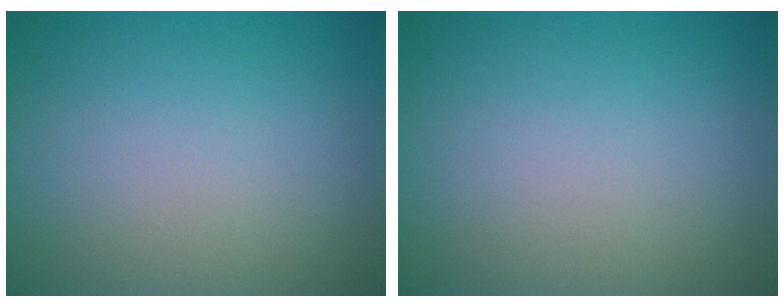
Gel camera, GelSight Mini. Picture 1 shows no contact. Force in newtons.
{"total": 0.0}